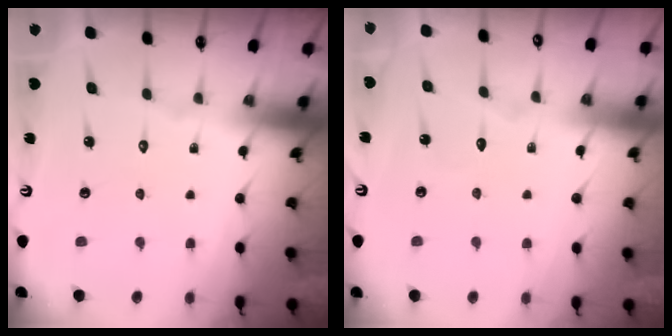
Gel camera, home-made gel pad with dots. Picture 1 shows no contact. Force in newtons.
{"total": 3.1, "press": 3.1, "slide": 0.4}